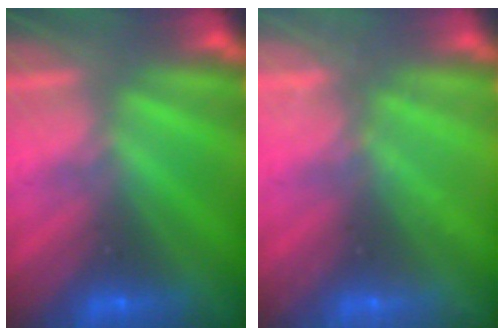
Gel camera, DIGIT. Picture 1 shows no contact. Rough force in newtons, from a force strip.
{"total": 2.2}